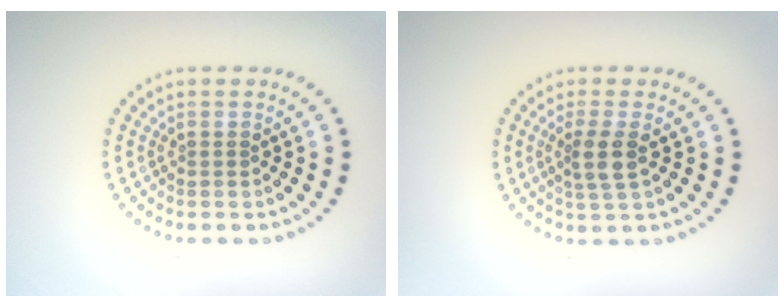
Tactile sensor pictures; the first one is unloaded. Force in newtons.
{"total": 2.3, "press": 2.1, "slide": 1.1}